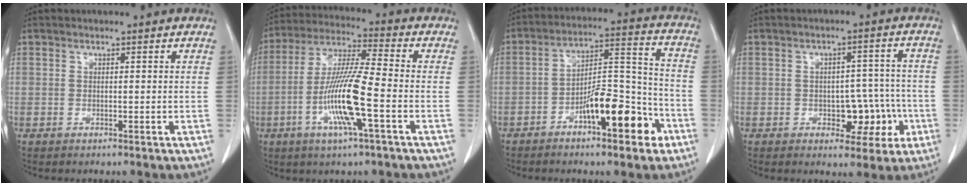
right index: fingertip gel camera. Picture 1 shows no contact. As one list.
[{"total": 14.2, "force": [-4.0, 0.6, 13.6], "torque": [-0.274, -0.006, -0.082]}, {"total": 12.4, "force": [-6.3, 3.4, 10.1], "torque": [-0.158, 0.026, -0.097]}, {"total": 7.2, "force": [-2.3, 4.3, 5.3], "torque": [-0.051, 0.024, -0.022]}]